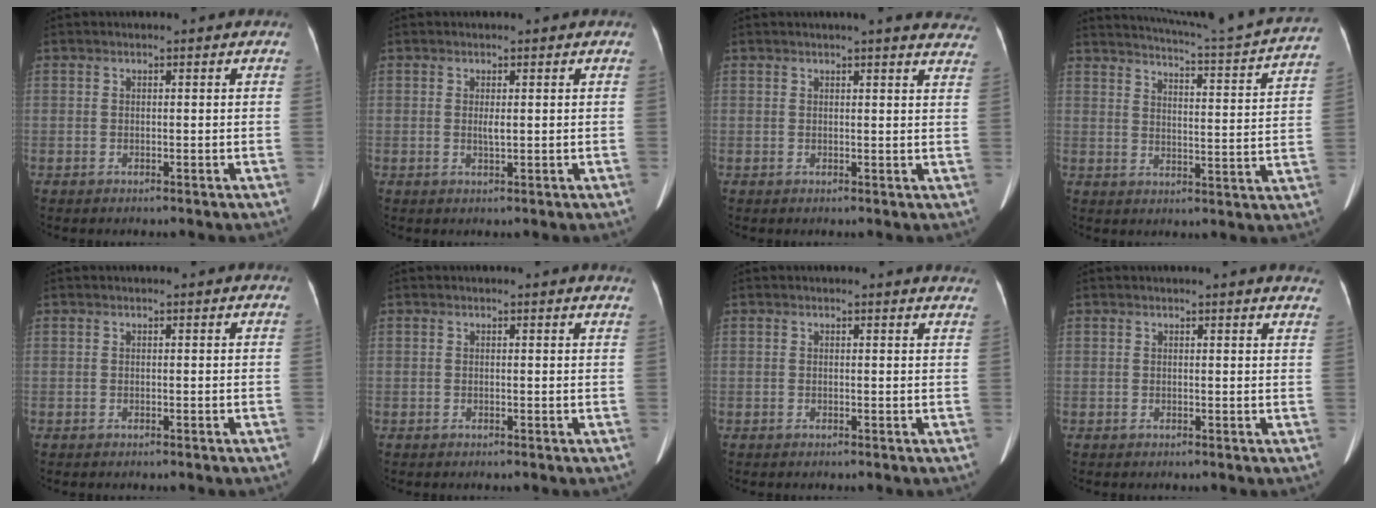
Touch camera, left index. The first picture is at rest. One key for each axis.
{"total": 1.1, "fx": 0.2, "fy": 0.2, "fz": 1.1, "tx": -0.024, "ty": -0.002, "tz": 0.004}
{"total": 13.3, "fx": 12.2, "fy": 1.7, "fz": 5.0, "tx": -0.039, "ty": -0.017, "tz": 0.117}
{"total": 21.1, "fx": 19.9, "fy": -1.1, "fz": 7.0, "tx": -0.117, "ty": -0.065, "tz": 0.242}
{"total": 0.0}
{"total": 2.2, "fx": 2.1, "fy": -0.1, "fz": 0.5, "tx": -0.013, "ty": -0.007, "tz": 0.008}
{"total": 4.3, "fx": 4.2, "fy": 0.4, "fz": 0.7, "tx": -0.006, "ty": -0.013, "tz": 0.020}
{"total": 7.5, "fx": 7.2, "fy": 0.6, "fz": 2.2, "tx": -0.010, "ty": -0.019, "tz": 0.050}